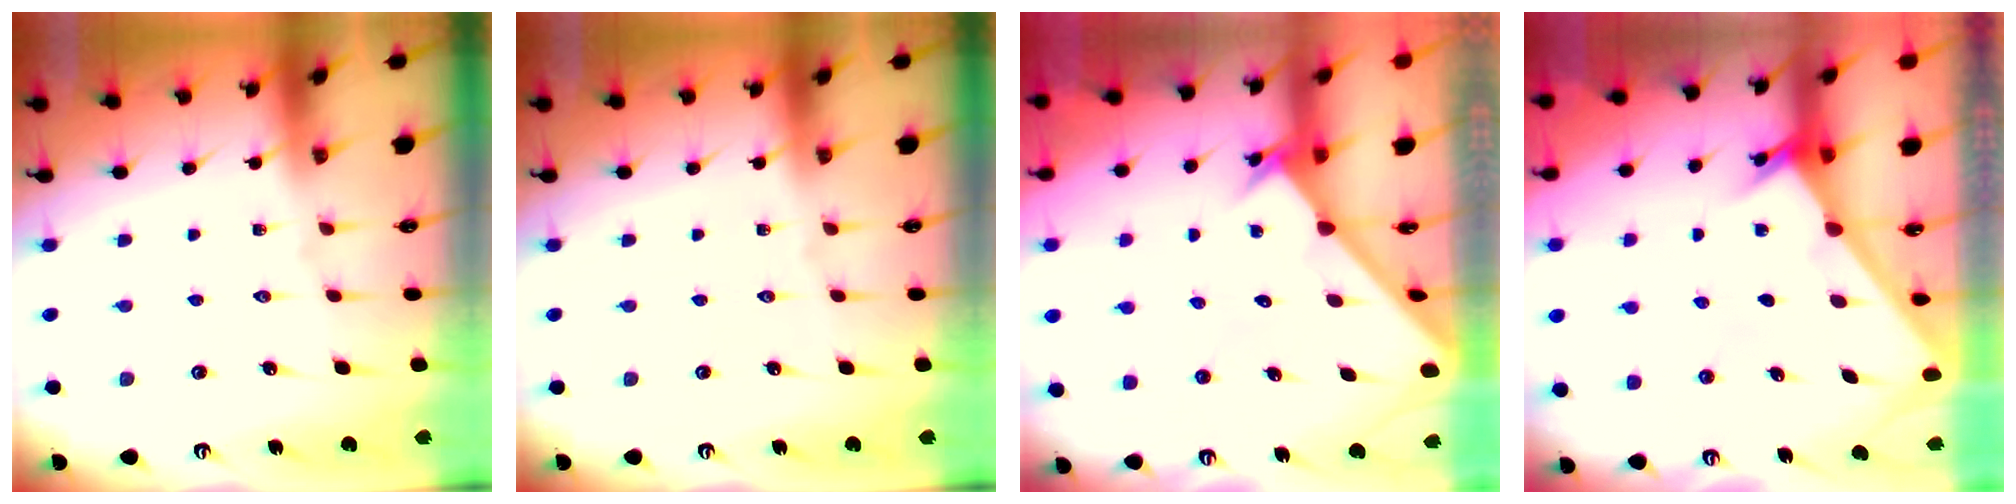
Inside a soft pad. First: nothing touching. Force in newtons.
{"total": 0.0}
{"total": 2.5, "press": 2.5, "slide": 0.2}
{"total": 2.3, "press": 2.3, "slide": 0.2}